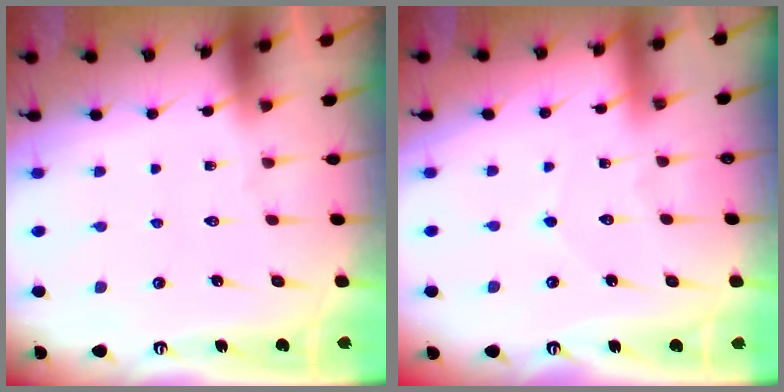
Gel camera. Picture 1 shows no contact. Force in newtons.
{"total": 2.7, "press": 2.6, "slide": 0.3}